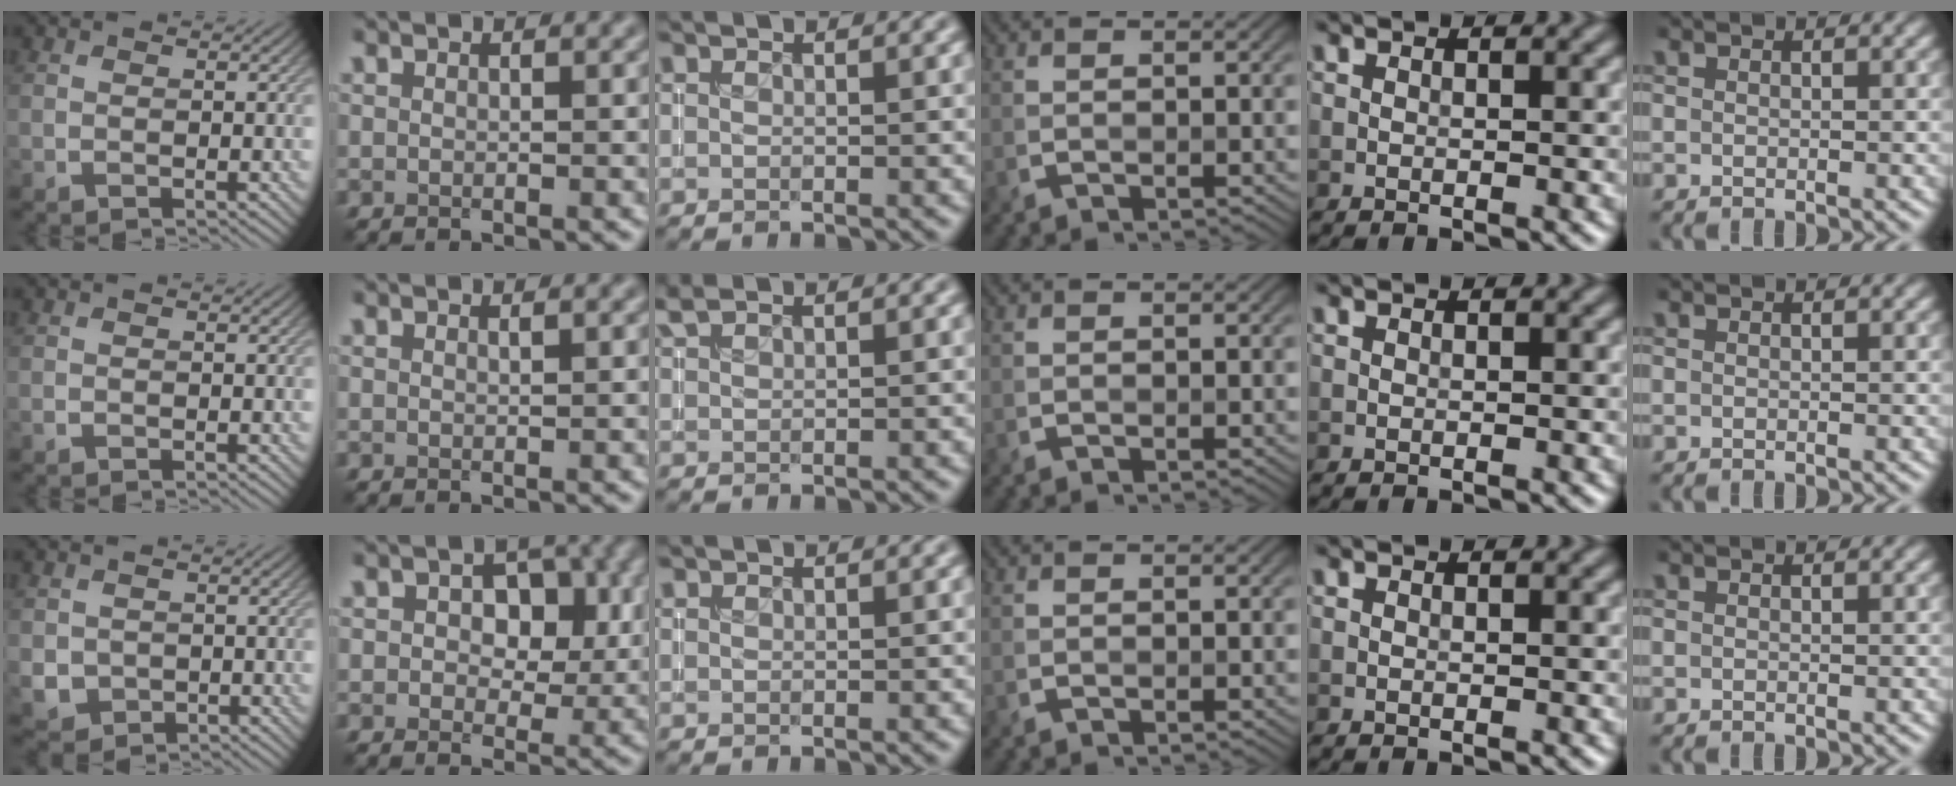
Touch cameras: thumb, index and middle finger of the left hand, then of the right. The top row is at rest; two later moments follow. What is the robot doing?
{"motion": "insert", "object": "coin"}